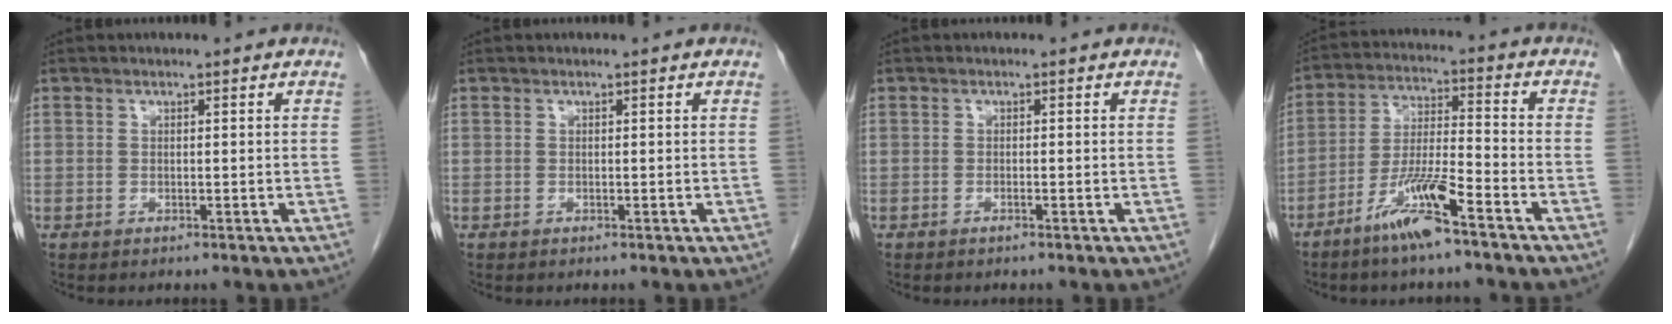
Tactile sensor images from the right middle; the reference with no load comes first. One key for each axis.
{"total": 0.0}
{"total": 0.5, "fx": -0.4, "fy": -0.1, "fz": 0.4, "tx": -0.009, "ty": 0.001, "tz": -0.006}
{"total": 9.5, "fx": -6.2, "fy": 0.5, "fz": 7.2, "tx": -0.148, "ty": -0.012, "tz": -0.121}